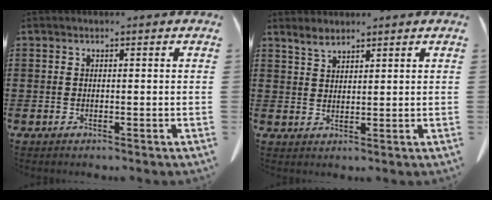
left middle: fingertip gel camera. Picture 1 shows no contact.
{"total": 2.3, "force": [2.0, 0.7, 0.9], "torque": [-0.022, 0.002, 0.037]}